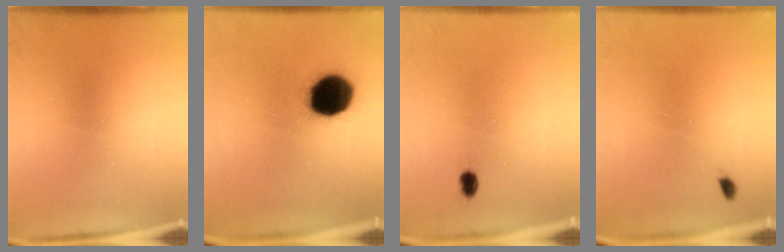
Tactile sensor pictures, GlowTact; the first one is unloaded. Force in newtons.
{"total": 17.2}
{"total": 1.9}
{"total": 0.7}